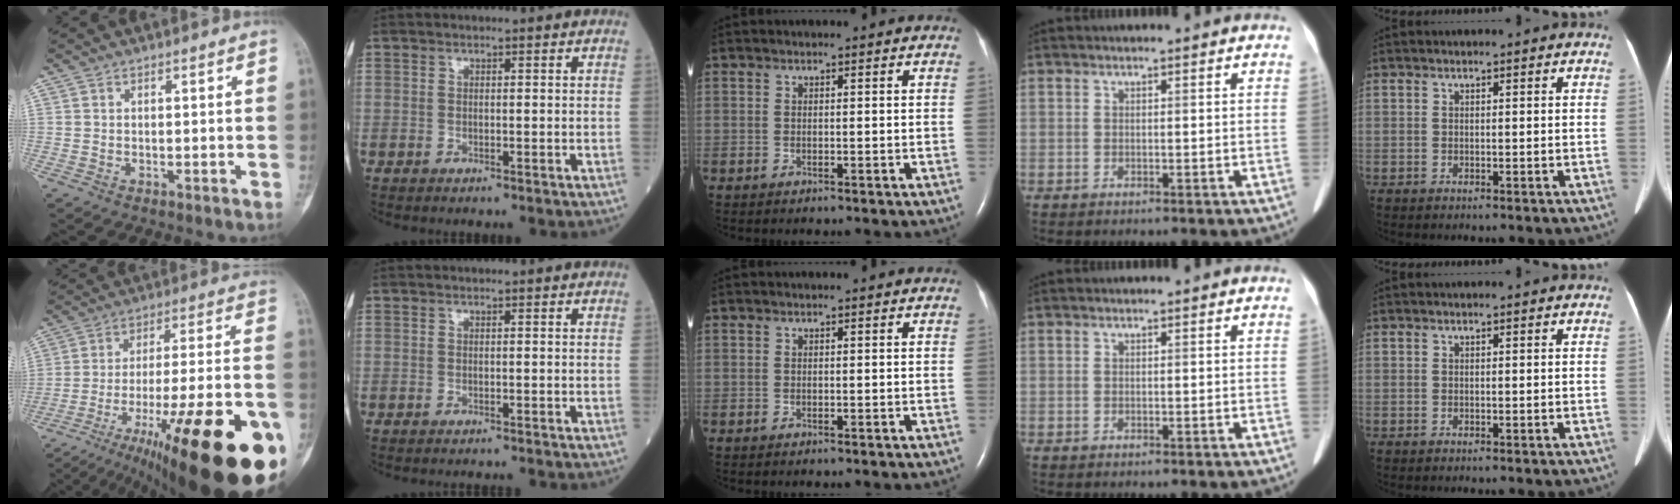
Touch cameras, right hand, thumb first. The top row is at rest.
{"thumb": {"total": 34.9, "force": [-17.2, 8.5, 29.1], "torque": [-0.375, 0.040, -0.262]}, "index": {"total": 1.3, "force": [-1.2, -0.2, 0.3], "torque": [-0.001, 0.000, -0.016]}}